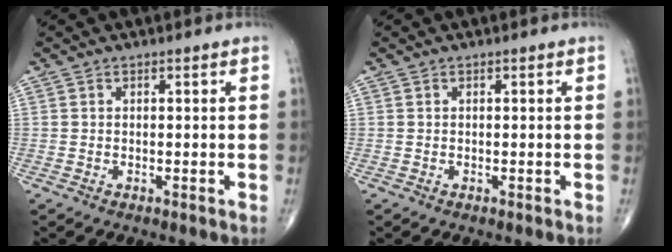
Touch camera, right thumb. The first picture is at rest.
{"total": 0.0}